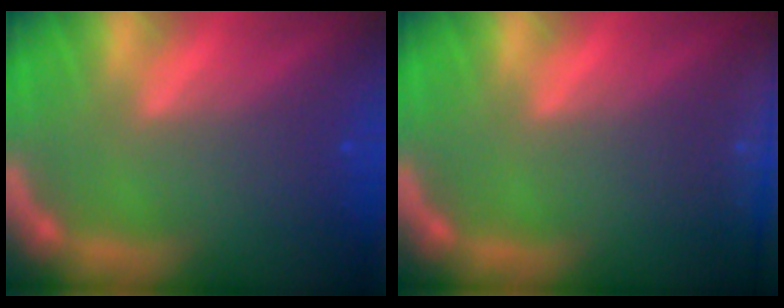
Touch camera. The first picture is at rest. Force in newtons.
{"total": 9.5}